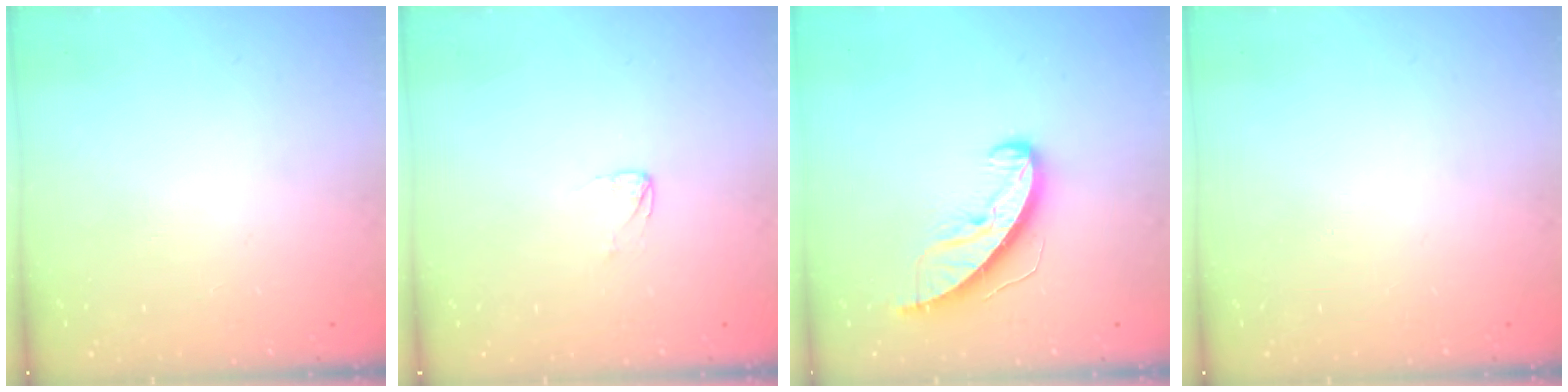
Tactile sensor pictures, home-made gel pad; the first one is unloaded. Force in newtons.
{"total": 3.0, "press": 3.0, "slide": 0.1}
{"total": 8.9, "press": 8.9, "slide": 0.4}
{"total": 0.0}